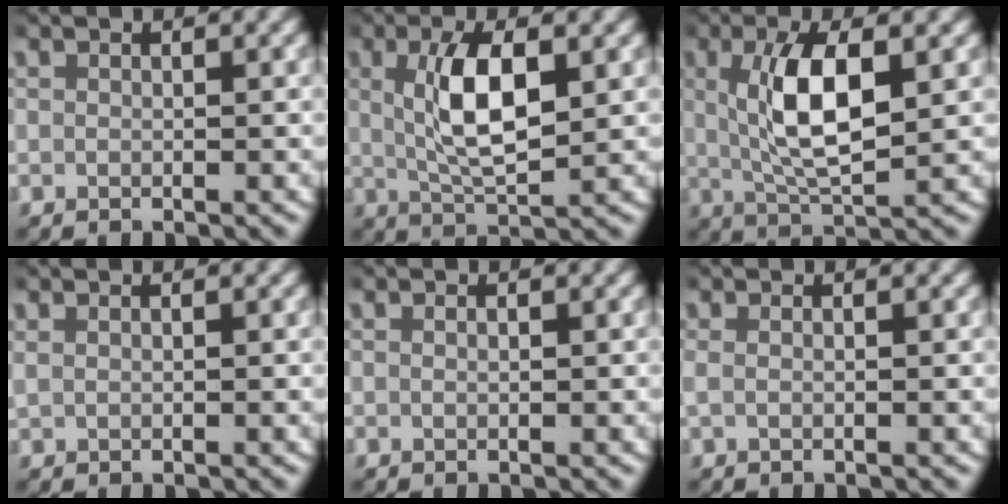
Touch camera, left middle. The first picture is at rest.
{"total": 5.3, "force": [1.0, 1.7, 4.9], "torque": [-0.090, -0.009, 0.024]}
{"total": 5.9, "force": [1.1, 1.9, 5.5], "torque": [-0.105, -0.008, 0.026]}
{"total": 0.7, "force": [0.5, 0.2, 0.4], "torque": [-0.008, 0.004, 0.010]}
{"total": 0.0}
{"total": 0.7, "force": [0.0, 0.1, 0.7], "torque": [-0.021, -0.001, 0.000]}